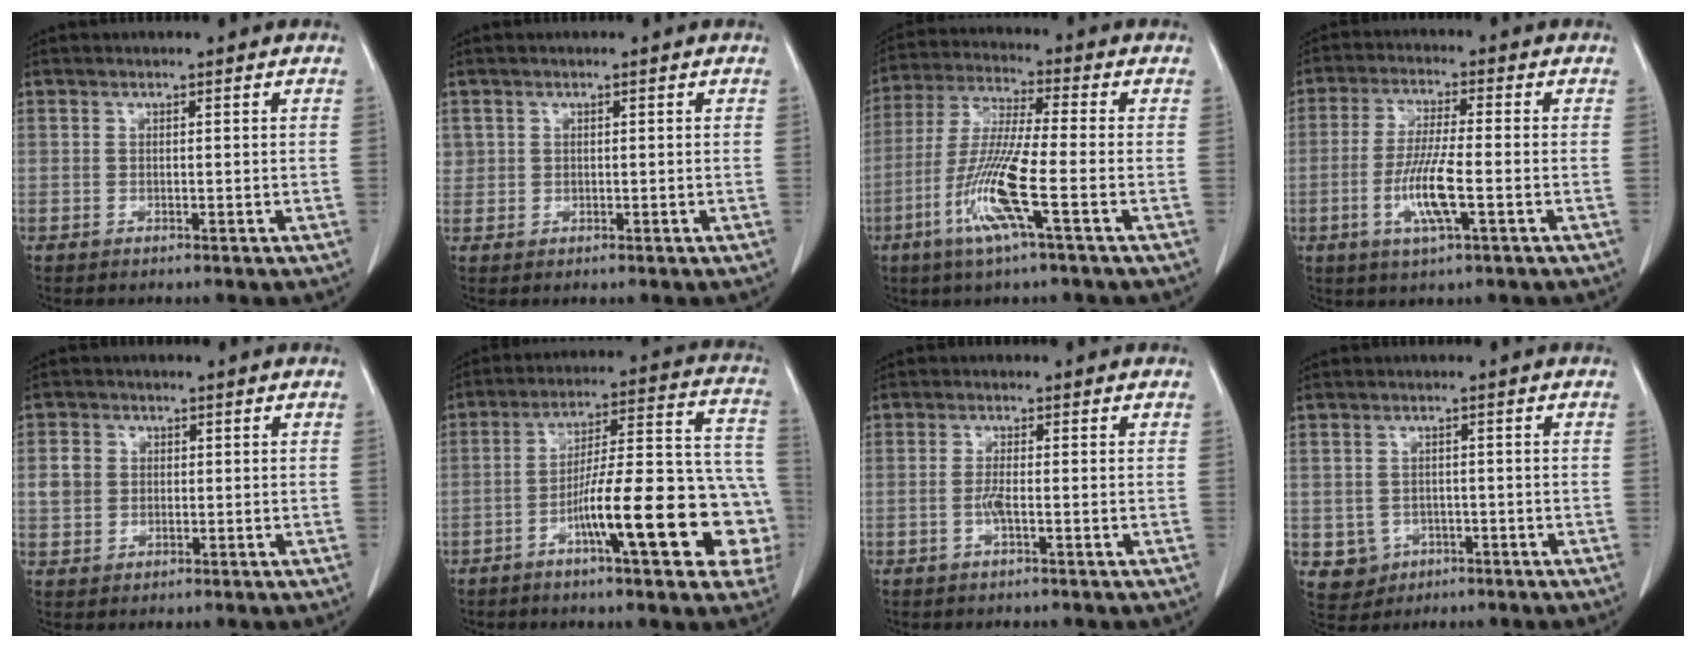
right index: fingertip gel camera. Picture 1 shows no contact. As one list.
[{"total": 1.6, "force": [0.5, 1.5, 0.1], "torque": [0.012, 0.004, 0.006]}, {"total": 11.9, "force": [-4.4, 0.1, 11.1], "torque": [-0.229, -0.015, -0.091]}, {"total": 8.2, "force": [-2.3, 0.7, 7.8], "torque": [-0.156, -0.010, -0.046]}, {"total": 4.2, "force": [0.5, 3.8, 1.7], "torque": [-0.034, 0.012, 0.012]}, {"total": 20.0, "force": [-6.7, 3.5, 18.5], "torque": [-0.194, 0.038, -0.088]}, {"total": 2.0, "force": [-0.6, 0.2, 1.9], "torque": [-0.042, -0.001, -0.013]}, {"total": 4.2, "force": [-1.2, 4.0, 0.5], "torque": [0.000, 0.010, -0.006]}]